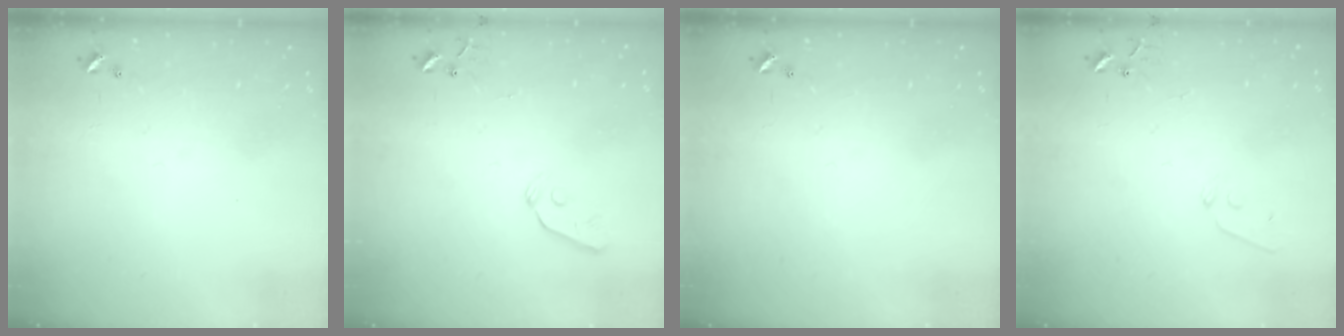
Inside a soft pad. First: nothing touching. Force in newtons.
{"total": 3.8, "press": 3.7, "slide": 0.7}
{"total": 0.0}
{"total": 5.2, "press": 5.2, "slide": 0.5}